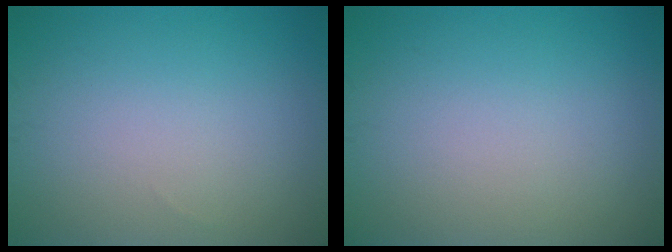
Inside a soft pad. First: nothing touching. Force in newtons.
{"total": 0.0}